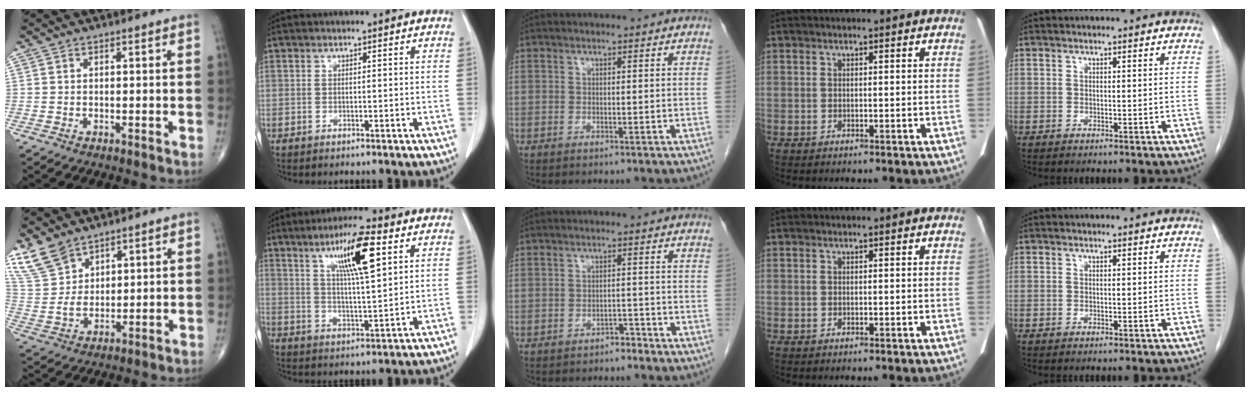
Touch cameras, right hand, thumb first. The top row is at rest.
{"thumb": {"total": 9.1, "force": [6.8, 5.0, 3.4], "torque": [-0.065, -0.022, 0.154]}, "index": {"total": 11.2, "force": [5.1, 1.1, 9.9], "torque": [-0.174, 0.006, 0.087]}, "middle": {"total": 2.1, "force": [-1.9, 0.9, 0.4], "torque": [-0.008, 0.001, -0.026]}}